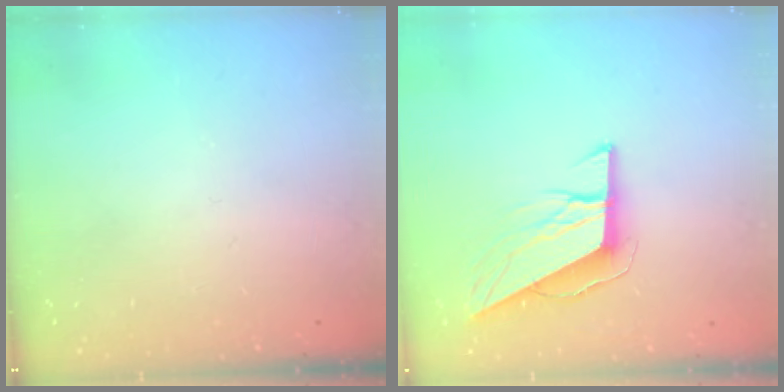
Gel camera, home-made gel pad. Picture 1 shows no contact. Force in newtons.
{"total": 9.3, "press": 9.3, "slide": 0.6}